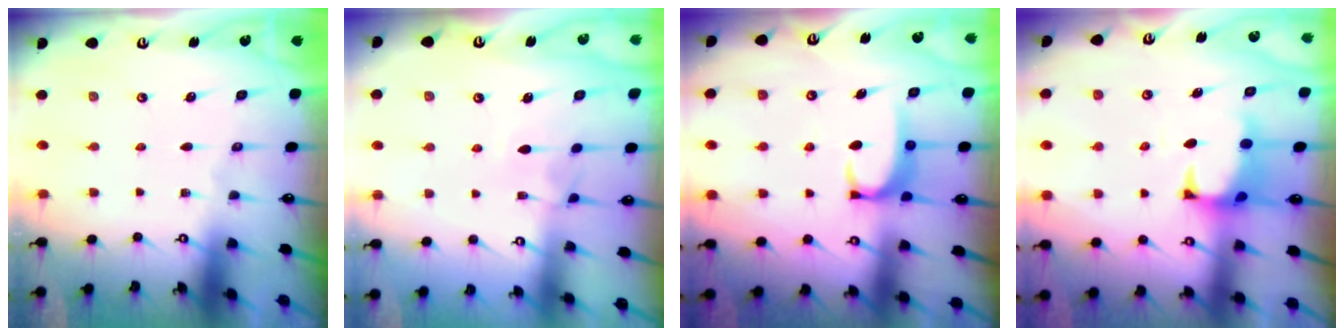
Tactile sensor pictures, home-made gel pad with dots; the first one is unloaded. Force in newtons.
{"total": 3.2, "press": 3.2, "slide": 0.6}
{"total": 3.4, "press": 3.4, "slide": 0.4}
{"total": 1.0, "press": 0.1, "slide": 1.0}